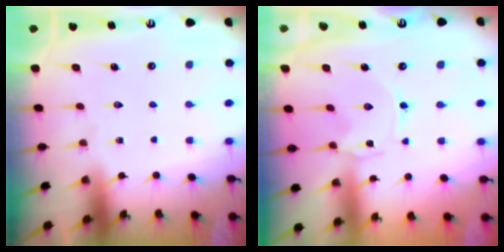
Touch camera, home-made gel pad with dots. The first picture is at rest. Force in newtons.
{"total": 0.0}